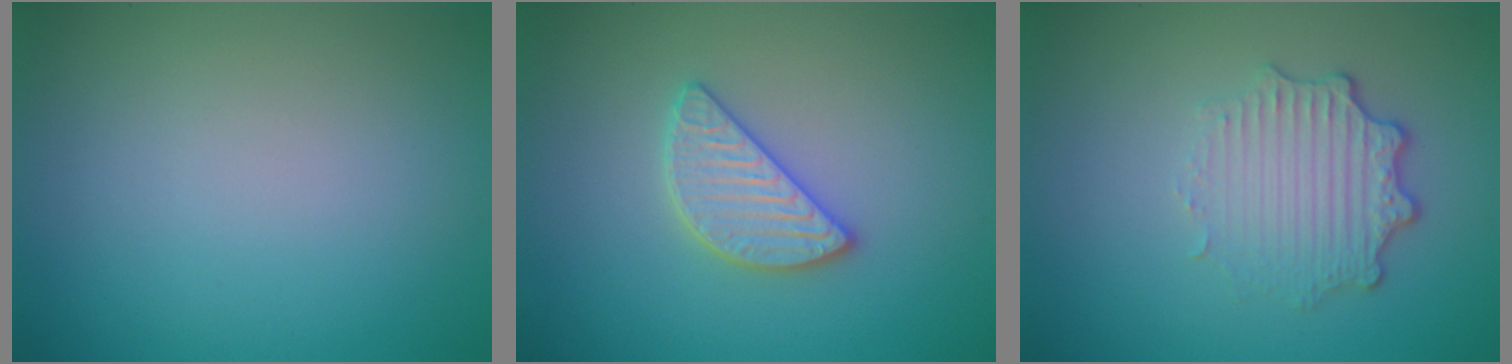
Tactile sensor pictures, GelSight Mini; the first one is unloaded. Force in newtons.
{"total": 2.6, "press": 2.6, "slide": 0.2}
{"total": 3.3, "press": 2.7, "slide": 1.9}